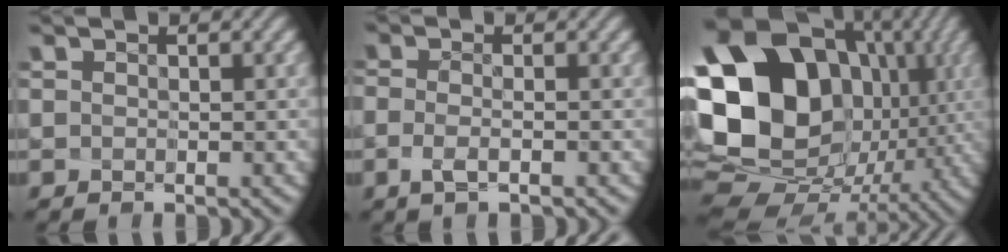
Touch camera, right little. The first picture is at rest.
{"total": 1.8, "force": [-1.5, -0.9, 0.4], "torque": [-0.010, -0.021, -0.017]}
{"total": 20.8, "force": [1.8, 17.0, 11.9], "torque": [-0.245, -0.023, 0.035]}